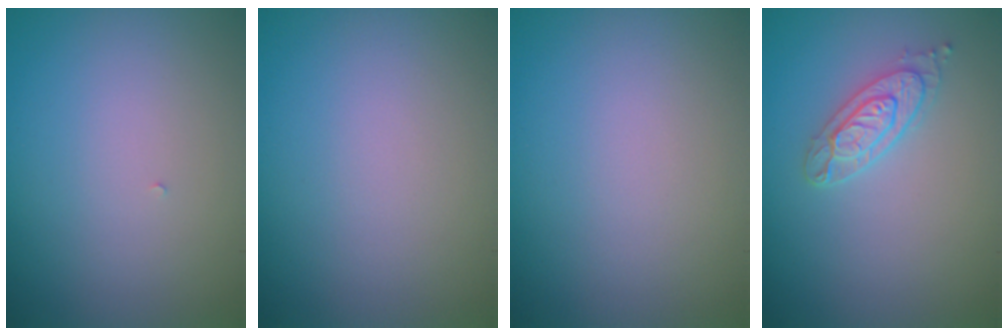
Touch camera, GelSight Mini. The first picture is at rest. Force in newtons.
{"total": 0.0}
{"total": 0.0}
{"total": 2.6, "press": 2.4, "slide": 1.1}